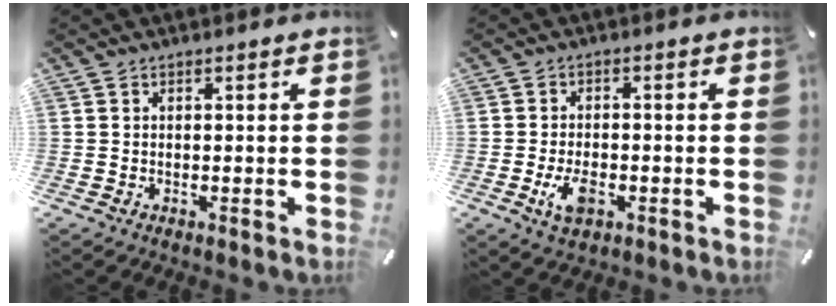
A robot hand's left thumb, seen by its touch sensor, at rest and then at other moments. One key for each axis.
{"total": 5.3, "fx": -1.9, "fy": 2.9, "fz": 4.0, "tx": -0.091, "ty": 0.001, "tz": -0.036}